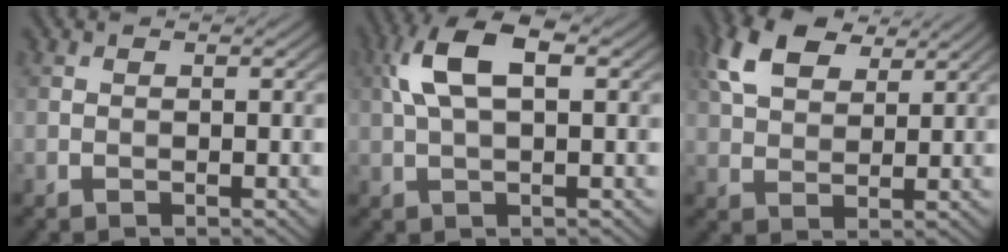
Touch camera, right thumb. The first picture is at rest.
{"total": 7.6, "force": [1.9, 3.3, 6.6], "torque": [-0.146, 0.017, 0.029]}
{"total": 8.8, "force": [4.8, 4.8, 5.6], "torque": [-0.132, 0.015, 0.093]}